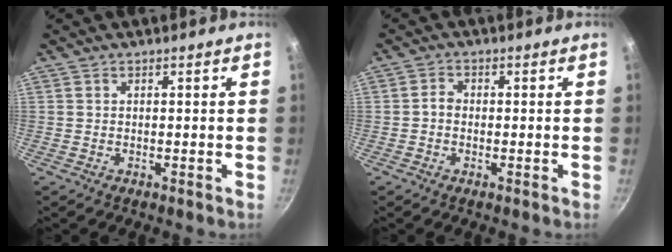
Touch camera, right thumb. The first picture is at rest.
{"total": 1.7, "force": [-0.4, 1.3, 1.0], "torque": [-0.017, 0.011, -0.011]}